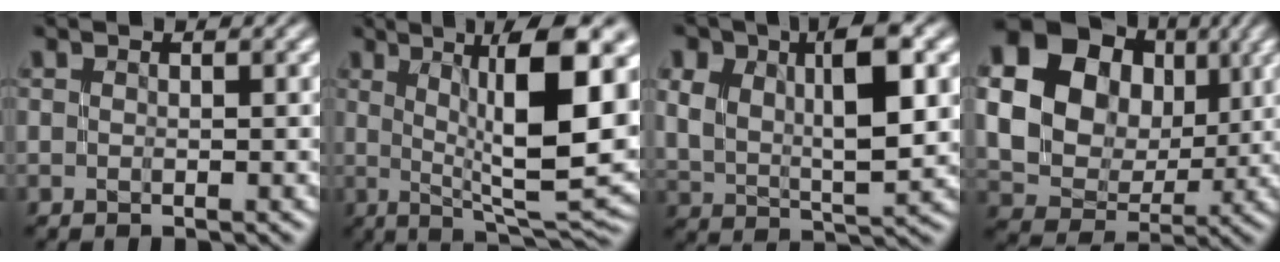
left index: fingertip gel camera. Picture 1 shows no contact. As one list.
[{"total": 11.8, "force": [2.1, 2.6, 11.4], "torque": [-0.173, 0.002, 0.041]}, {"total": 9.0, "force": [2.7, 4.3, 7.4], "torque": [-0.134, -0.001, 0.044]}, {"total": 21.4, "force": [6.0, 18.5, 9.0], "torque": [-0.228, 0.023, 0.092]}]